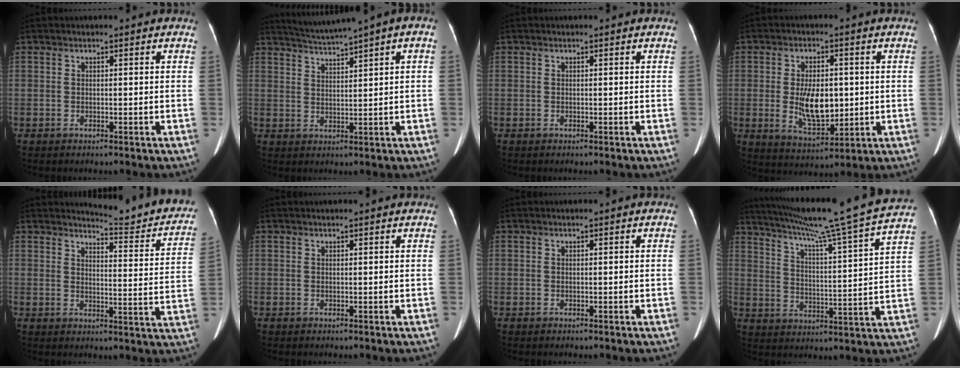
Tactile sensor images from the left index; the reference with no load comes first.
{"total": 5.5, "force": [4.0, -0.7, 3.7], "torque": [-0.065, 0.017, 0.074]}
{"total": 0.0}
{"total": 8.6, "force": [-0.4, 4.1, 7.5], "torque": [-0.144, -0.006, 0.003]}
{"total": 13.0, "force": [12.4, 1.0, 3.7], "torque": [-0.035, -0.059, 0.132]}
{"total": 2.8, "force": [2.6, -0.1, 1.0], "torque": [-0.012, 0.023, 0.033]}
{"total": 0.0}
{"total": 22.8, "force": [19.5, -2.2, 11.7], "torque": [-0.198, -0.029, 0.269]}